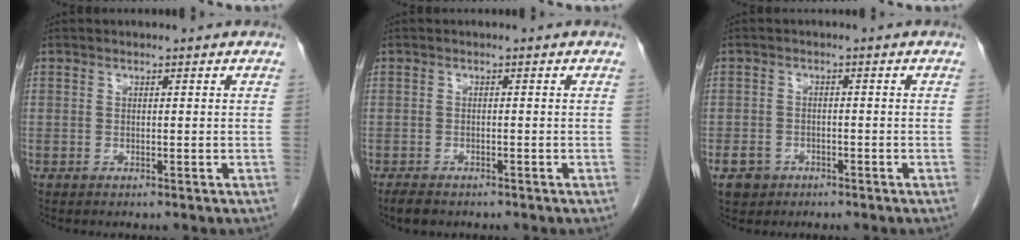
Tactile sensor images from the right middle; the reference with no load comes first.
{"total": 2.9, "force": [-2.3, 1.3, 1.2], "torque": [-0.025, -0.004, -0.032]}
{"total": 3.7, "force": [-2.1, 2.9, 0.8], "torque": [-0.016, 0.006, -0.031]}